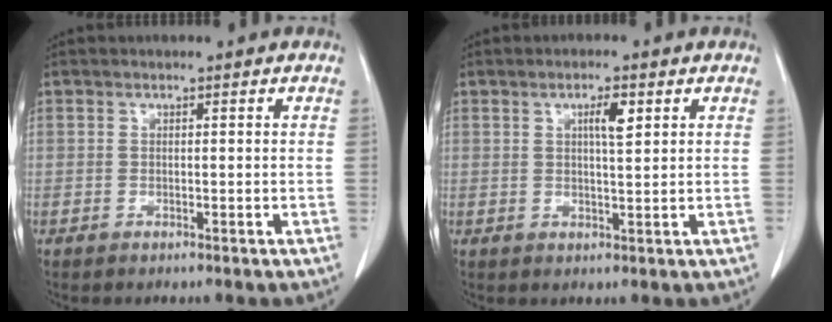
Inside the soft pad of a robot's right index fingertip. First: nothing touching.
{"total": 3.3, "force": [1.3, 0.5, 3.0], "torque": [-0.051, -0.001, 0.020]}